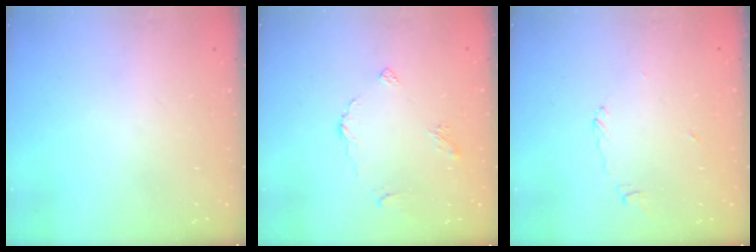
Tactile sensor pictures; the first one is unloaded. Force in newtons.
{"total": 5.8, "press": 5.7, "slide": 0.6}
{"total": 4.8, "press": 4.7, "slide": 0.4}